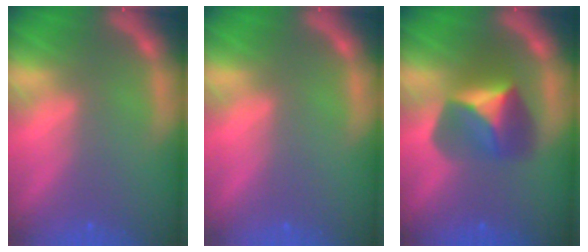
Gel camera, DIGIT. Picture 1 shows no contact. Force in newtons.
{"total": 0.0}
{"total": 5.4}